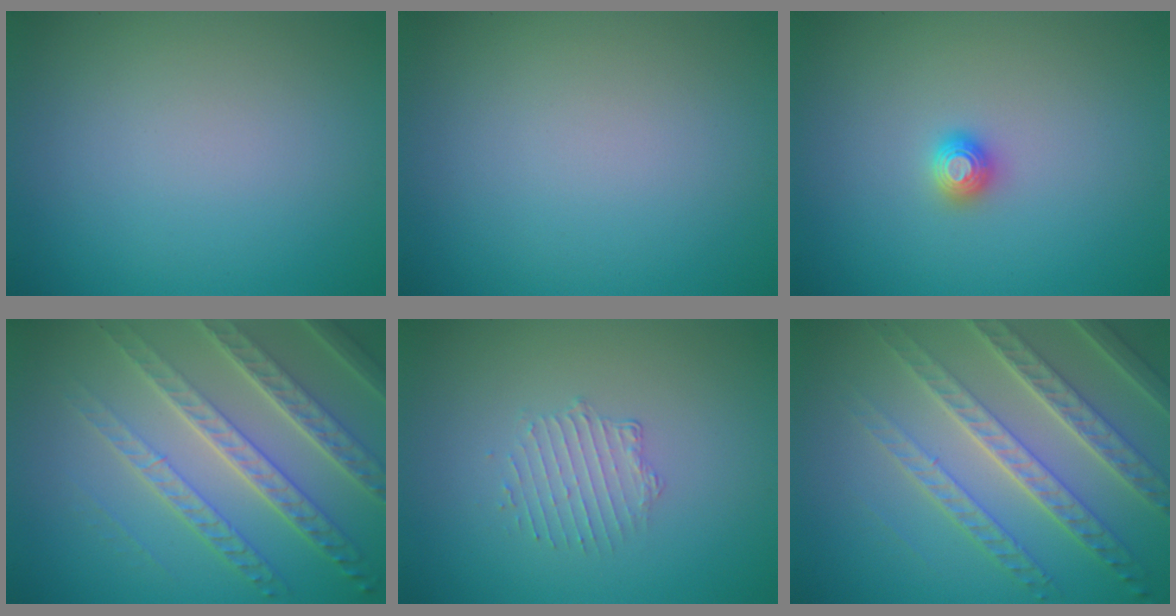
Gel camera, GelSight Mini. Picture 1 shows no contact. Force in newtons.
{"total": 0.0}
{"total": 1.2, "press": 1.2, "slide": 0.1}
{"total": 7.8, "press": 5.4, "slide": 5.6}
{"total": 1.6, "press": 0.9, "slide": 1.3}
{"total": 6.4, "press": 5.2, "slide": 3.9}